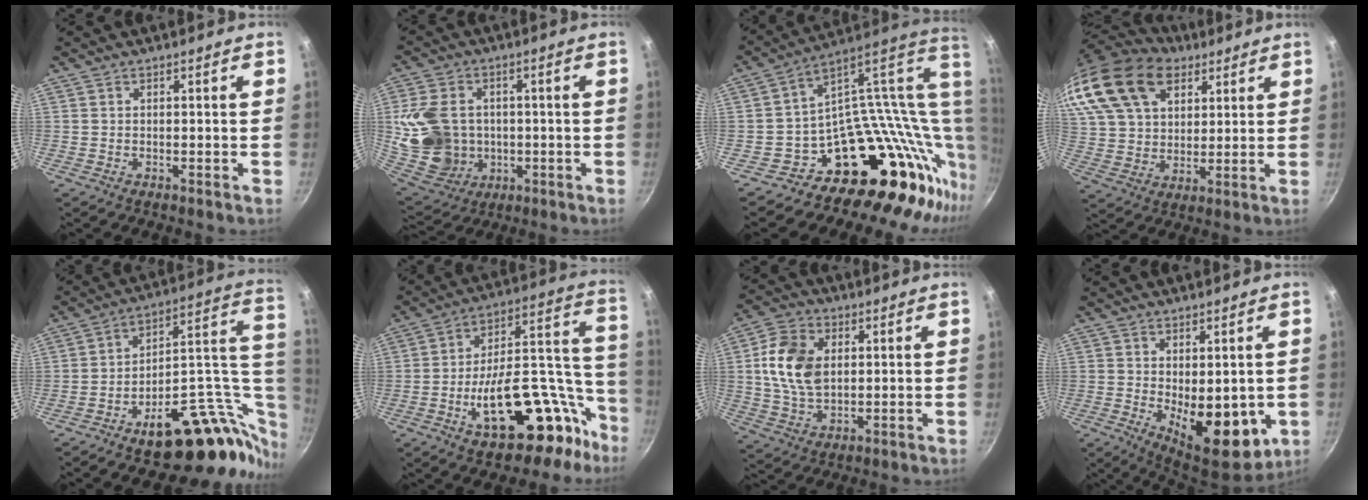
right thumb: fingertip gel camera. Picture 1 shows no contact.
{"total": 16.0, "force": [0.2, 12.9, 9.5], "torque": [-0.177, 0.003, 0.023]}
{"total": 23.8, "force": [5.4, 17.0, 15.8], "torque": [-0.193, -0.037, 0.074]}
{"total": 22.5, "force": [13.2, 14.0, 11.8], "torque": [-0.229, -0.009, 0.248]}
{"total": 25.7, "force": [-4.4, 14.5, 20.8], "torque": [-0.228, 0.042, -0.044]}
{"total": 27.9, "force": [-13.2, 14.0, 20.3], "torque": [-0.220, 0.104, -0.186]}
{"total": 12.2, "force": [2.1, 8.3, 8.7], "torque": [-0.149, 0.000, 0.037]}
{"total": 12.9, "force": [-1.4, 6.5, 11.0], "torque": [-0.129, -0.027, -0.004]}